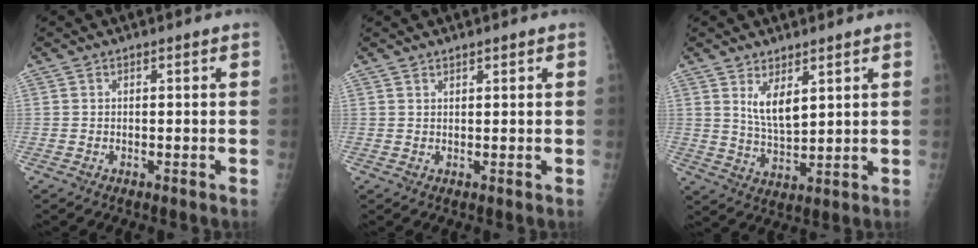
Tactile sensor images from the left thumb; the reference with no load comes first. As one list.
[{"total": 1.0, "force": [0.9, 0.3, 0.4], "torque": [-0.003, -0.004, 0.014]}, {"total": 6.3, "force": [3.1, 2.6, 4.9], "torque": [-0.080, -0.030, 0.067]}]